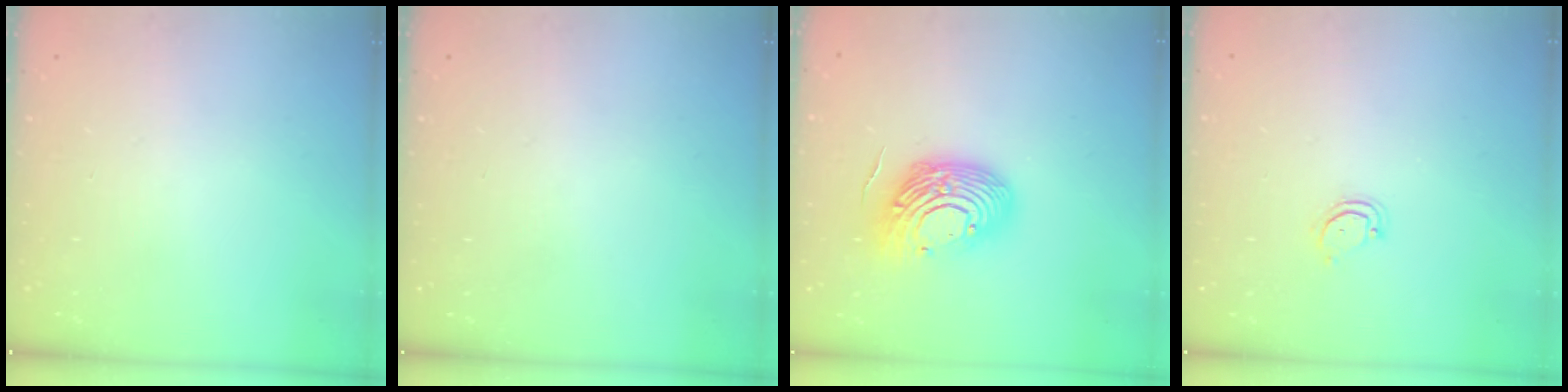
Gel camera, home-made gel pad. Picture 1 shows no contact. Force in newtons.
{"total": 0.0}
{"total": 15.1, "press": 15.0, "slide": 1.9}
{"total": 2.5, "press": 2.5, "slide": 0.1}